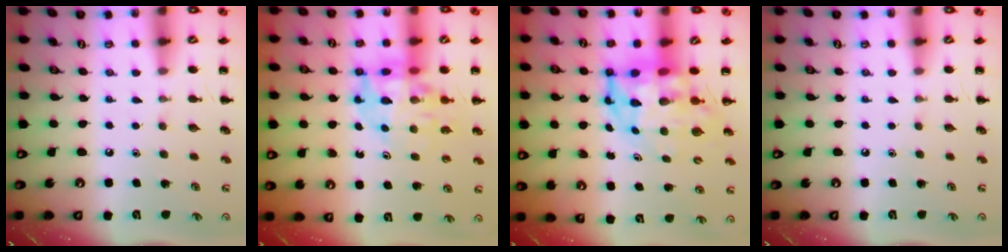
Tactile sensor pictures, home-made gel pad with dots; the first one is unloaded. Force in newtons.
{"total": 12.1, "press": 11.5, "slide": 3.7}
{"total": 7.4, "press": 7.0, "slide": 2.3}
{"total": 0.0}